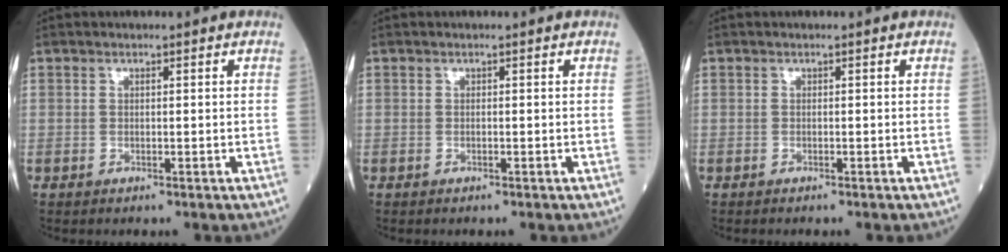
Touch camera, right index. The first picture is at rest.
{"total": 0.0}
{"total": 0.0}